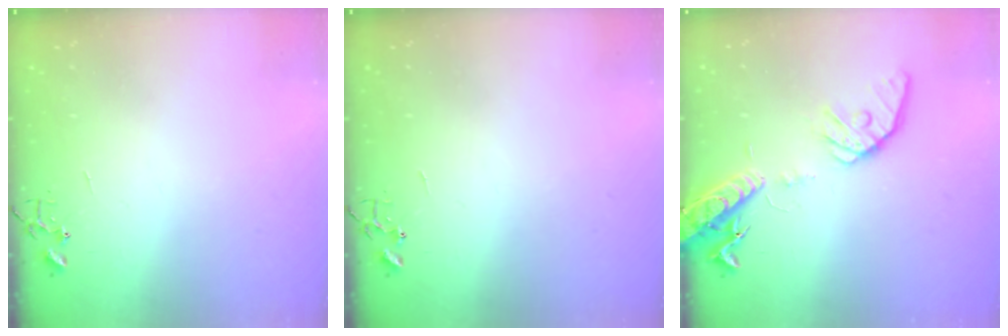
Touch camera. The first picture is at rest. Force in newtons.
{"total": 0.0}
{"total": 16.1, "press": 15.8, "slide": 3.0}